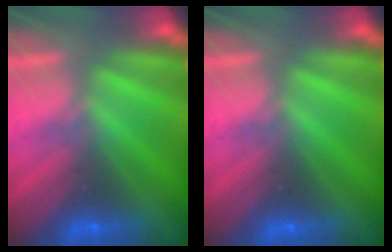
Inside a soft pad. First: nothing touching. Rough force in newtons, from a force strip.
{"total": 0.0}